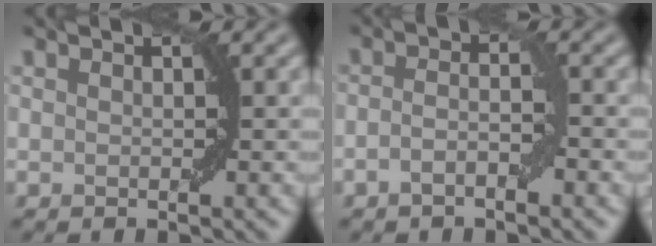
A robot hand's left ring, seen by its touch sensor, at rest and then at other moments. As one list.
[{"total": 2.2, "force": [-1.1, 0.5, 1.8], "torque": [-0.036, 0.005, -0.024]}]